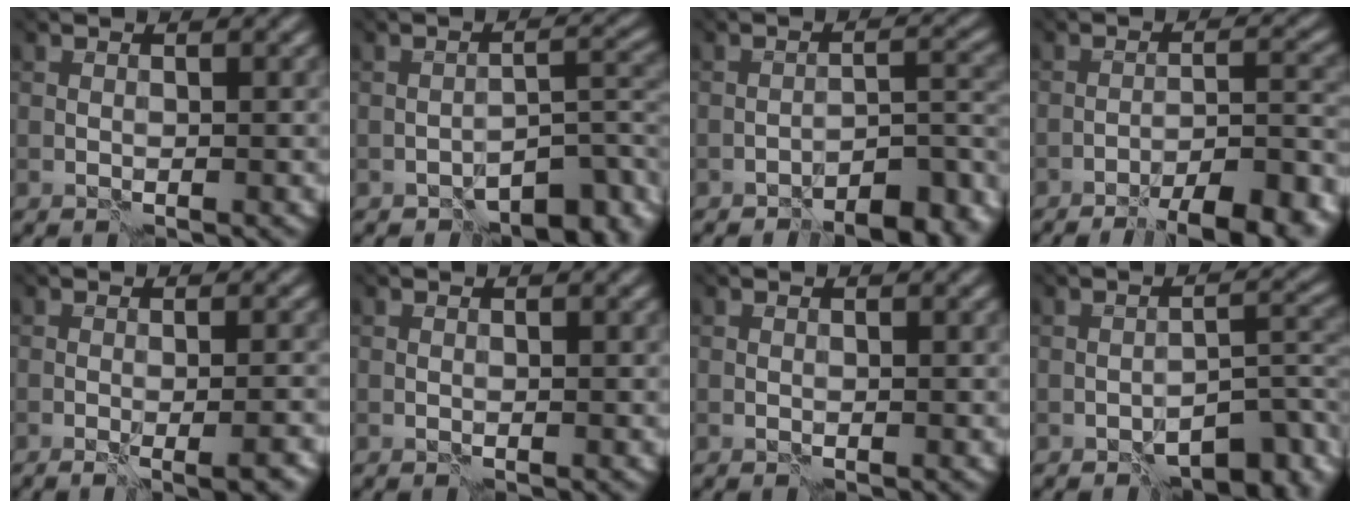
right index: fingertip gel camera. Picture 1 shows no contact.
{"total": 6.4, "force": [-5.9, 1.2, 2.2], "torque": [-0.002, 0.006, -0.075]}
{"total": 6.6, "force": [-6.3, 0.5, 1.9], "torque": [-0.013, 0.016, -0.074]}
{"total": 9.2, "force": [-8.1, 0.9, 4.3], "torque": [-0.045, 0.011, -0.092]}
{"total": 3.1, "force": [-1.0, 0.8, 2.8], "torque": [-0.013, 0.018, -0.023]}
{"total": 0.0}
{"total": 0.0}
{"total": 5.9, "force": [-5.2, 1.1, 2.4], "torque": [-0.009, 0.011, -0.064]}